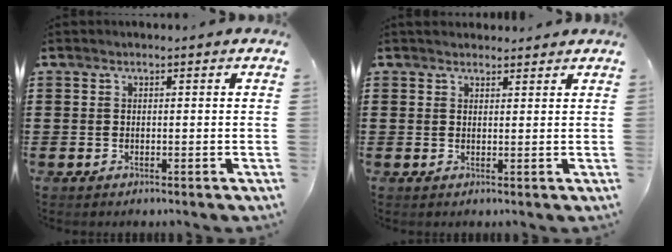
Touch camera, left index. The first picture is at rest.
{"total": 1.7, "force": [1.6, 0.7, -0.2], "torque": [-0.001, 0.005, 0.032]}